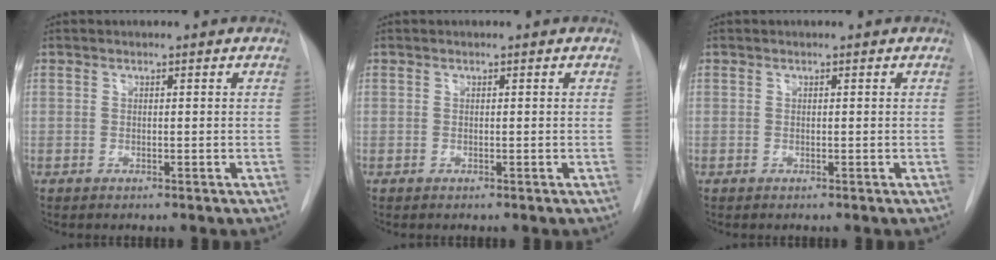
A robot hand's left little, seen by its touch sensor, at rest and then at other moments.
{"total": 0.0}
{"total": 0.0}